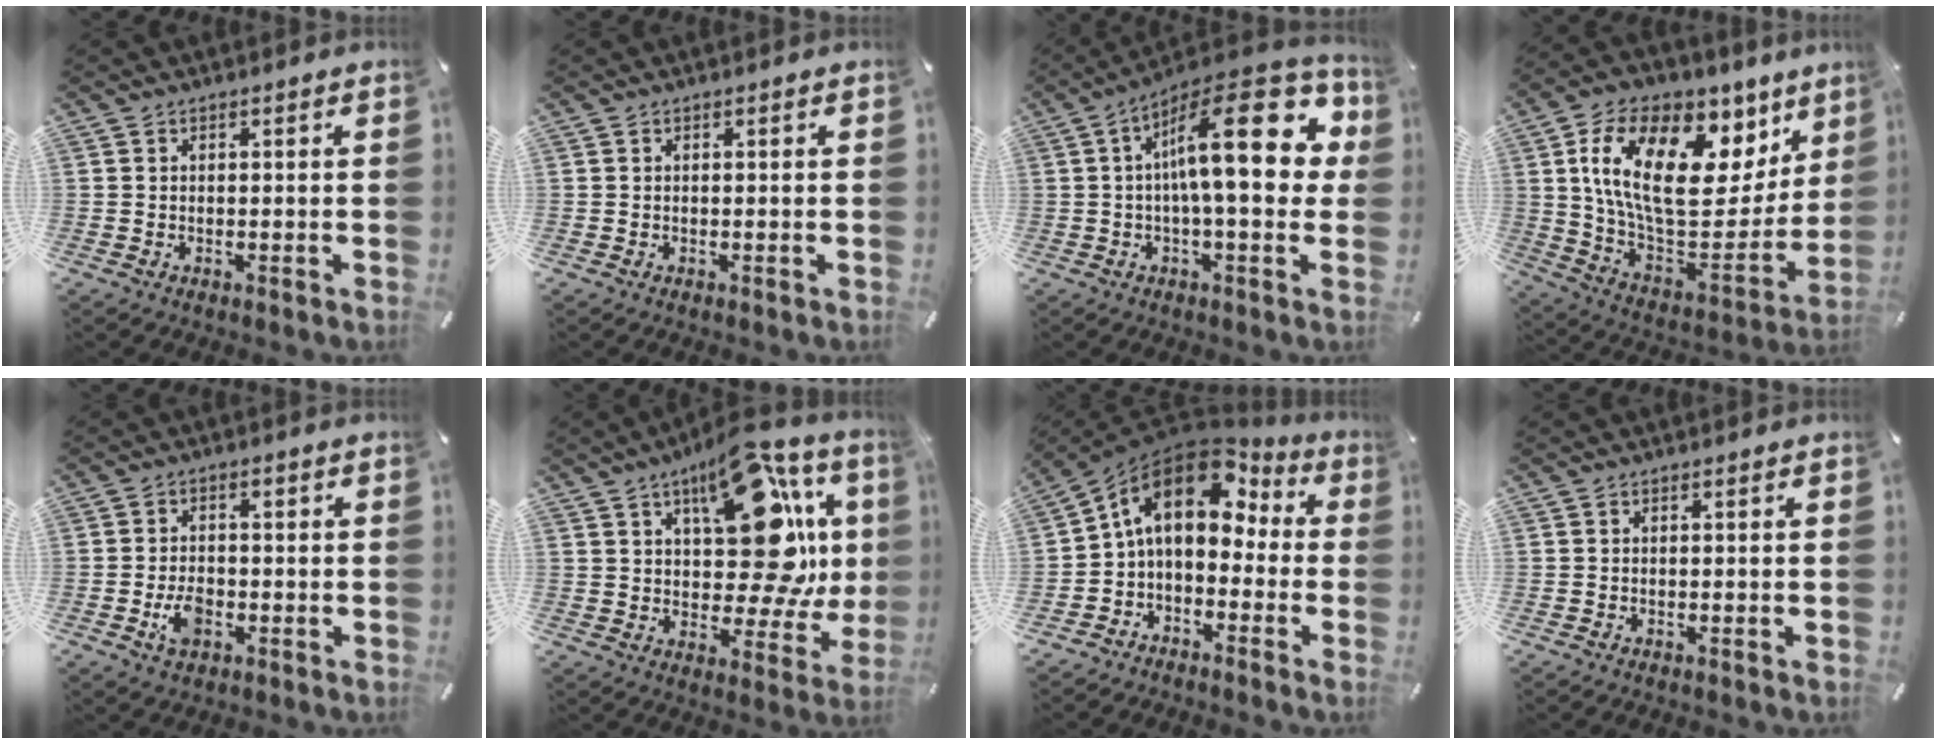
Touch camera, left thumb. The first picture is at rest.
{"total": 0.0}
{"total": 23.3, "force": [4.5, 8.1, 21.3], "torque": [-0.336, -0.033, 0.066]}
{"total": 24.9, "force": [9.6, 13.6, 18.5], "torque": [-0.318, -0.045, 0.169]}
{"total": 5.4, "force": [-1.7, 3.5, 3.8], "torque": [-0.074, 0.003, -0.034]}
{"total": 24.8, "force": [9.1, 12.9, 19.1], "torque": [-0.247, -0.054, 0.154]}
{"total": 13.4, "force": [2.9, 9.4, 9.2], "torque": [-0.152, 0.000, 0.048]}
{"total": 0.0}